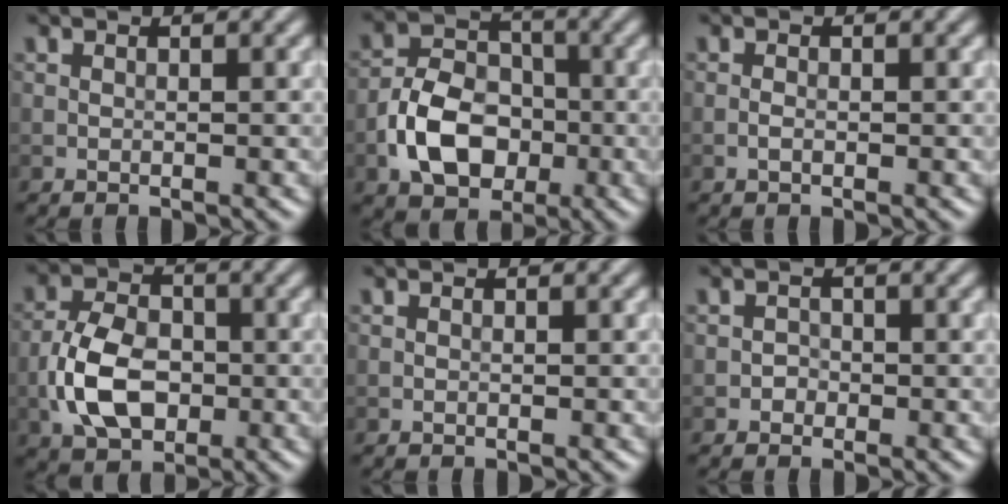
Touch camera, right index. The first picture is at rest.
{"total": 6.7, "force": [-2.3, 4.7, 4.2], "torque": [-0.074, 0.001, -0.045]}
{"total": 0.7, "force": [-0.3, 0.3, 0.5], "torque": [-0.013, 0.000, -0.006]}
{"total": 6.4, "force": [-1.8, 4.2, 4.5], "torque": [-0.090, 0.004, -0.037]}
{"total": 0.0}
{"total": 0.9, "force": [-0.4, 0.8, 0.1], "torque": [0.006, 0.000, -0.006]}